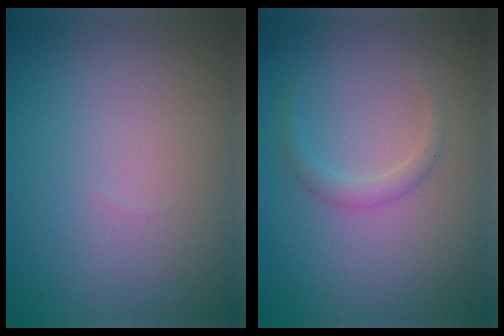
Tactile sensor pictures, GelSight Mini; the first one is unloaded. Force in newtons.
{"total": 1.3, "press": 1.3, "slide": 0.0}